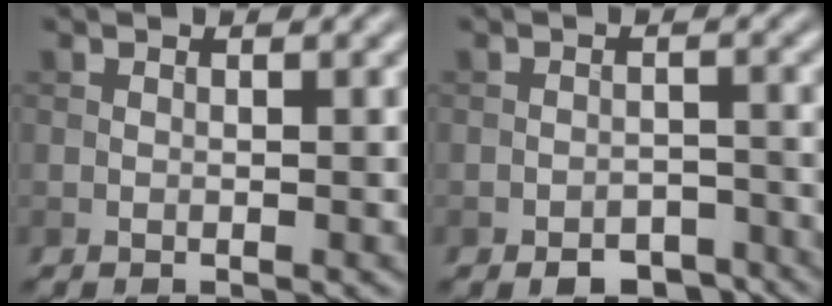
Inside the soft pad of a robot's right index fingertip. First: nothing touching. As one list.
[{"total": 3.6, "force": [-2.8, 1.7, 1.4], "torque": [-0.016, -0.001, -0.045]}]